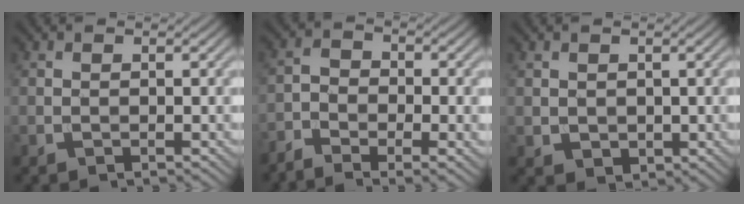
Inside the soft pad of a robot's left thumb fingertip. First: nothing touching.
{"total": 5.6, "force": [-3.8, 2.3, 3.5], "torque": [-0.071, -0.012, -0.076]}
{"total": 1.7, "force": [0.5, 1.5, 0.8], "torque": [-0.025, -0.008, 0.015]}